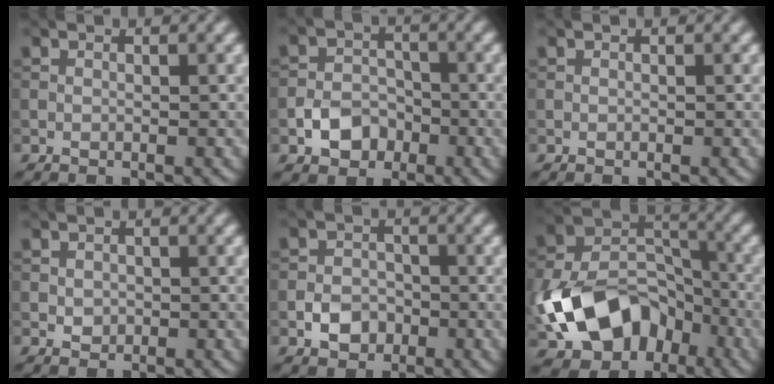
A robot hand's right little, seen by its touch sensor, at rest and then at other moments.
{"total": 3.5, "force": [-1.6, 2.6, 1.6], "torque": [-0.024, 0.003, -0.031]}
{"total": 0.0}
{"total": 1.0, "force": [0.1, 0.9, 0.4], "torque": [-0.007, -0.002, 0.002]}
{"total": 2.8, "force": [-1.1, 2.2, 1.3], "torque": [-0.016, 0.001, -0.024]}
{"total": 11.3, "force": [-4.5, 7.8, 6.9], "torque": [-0.127, 0.000, -0.081]}